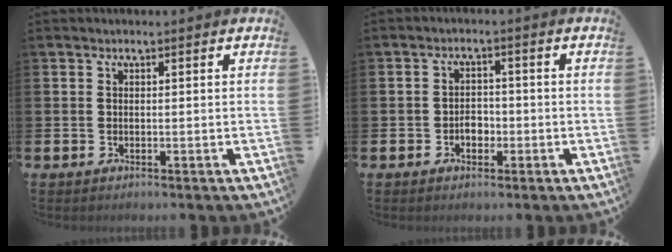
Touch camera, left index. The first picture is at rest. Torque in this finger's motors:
{"motor_torque": [0.02, 0.09, 0.03, 0.01]}